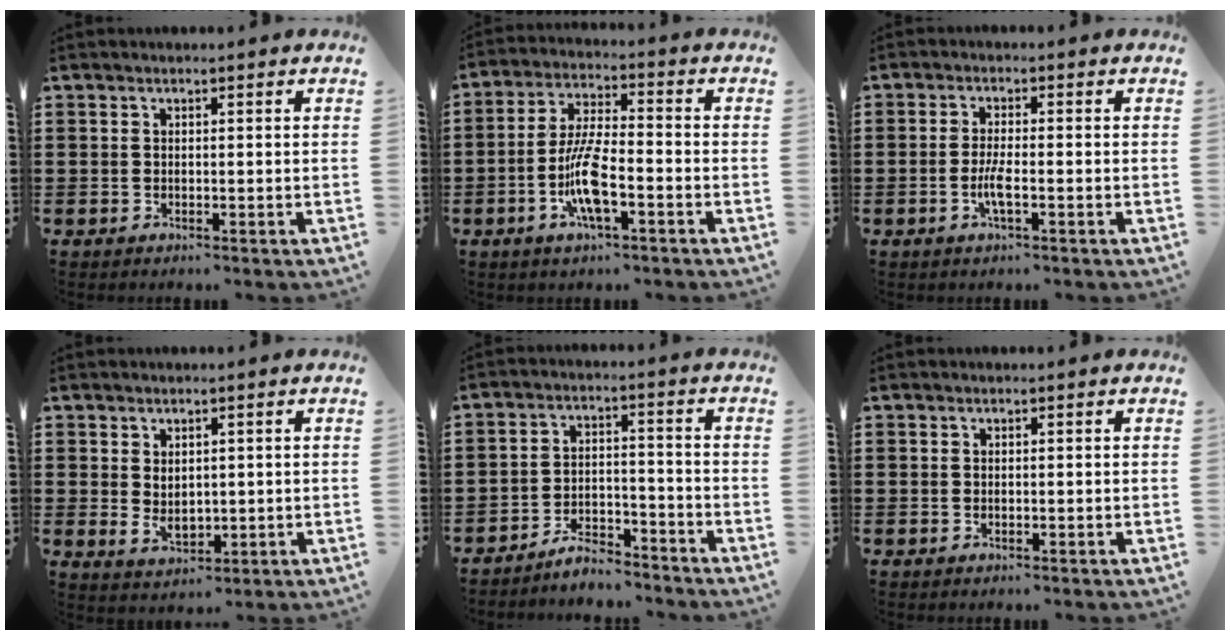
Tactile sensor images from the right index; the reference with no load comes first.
{"total": 9.0, "force": [-3.1, 2.4, 8.1], "torque": [-0.178, -0.012, -0.064]}
{"total": 3.3, "force": [-1.2, 0.5, 3.1], "torque": [-0.066, -0.005, -0.025]}
{"total": 3.0, "force": [0.6, 2.2, 2.0], "torque": [-0.035, 0.005, 0.010]}
{"total": 5.1, "force": [-4.9, 0.9, 1.0], "torque": [-0.019, 0.014, -0.097]}
{"total": 0.0}